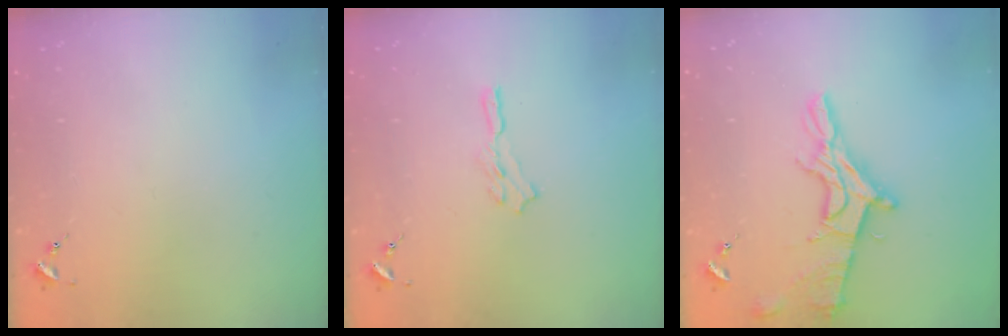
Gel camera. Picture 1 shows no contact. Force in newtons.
{"total": 3.8, "press": 3.8, "slide": 0.3}
{"total": 14.1, "press": 14.1, "slide": 1.3}